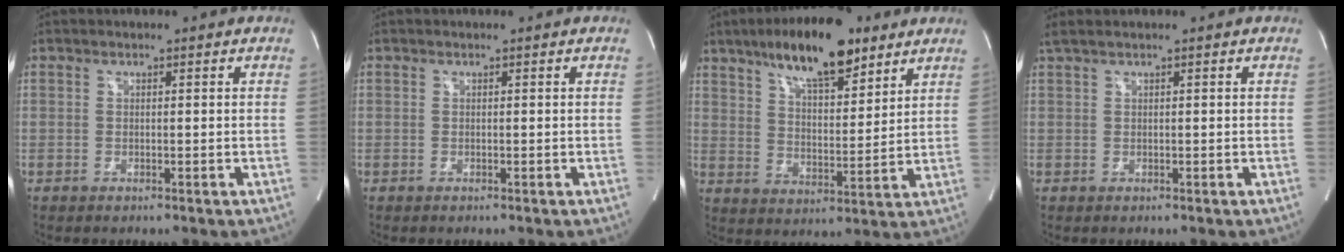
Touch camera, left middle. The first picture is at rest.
{"total": 0.0}
{"total": 14.7, "force": [9.8, 4.3, 10.0], "torque": [-0.165, 0.011, 0.166]}
{"total": 1.6, "force": [1.1, 0.0, 1.1], "torque": [-0.025, 0.026, 0.025]}